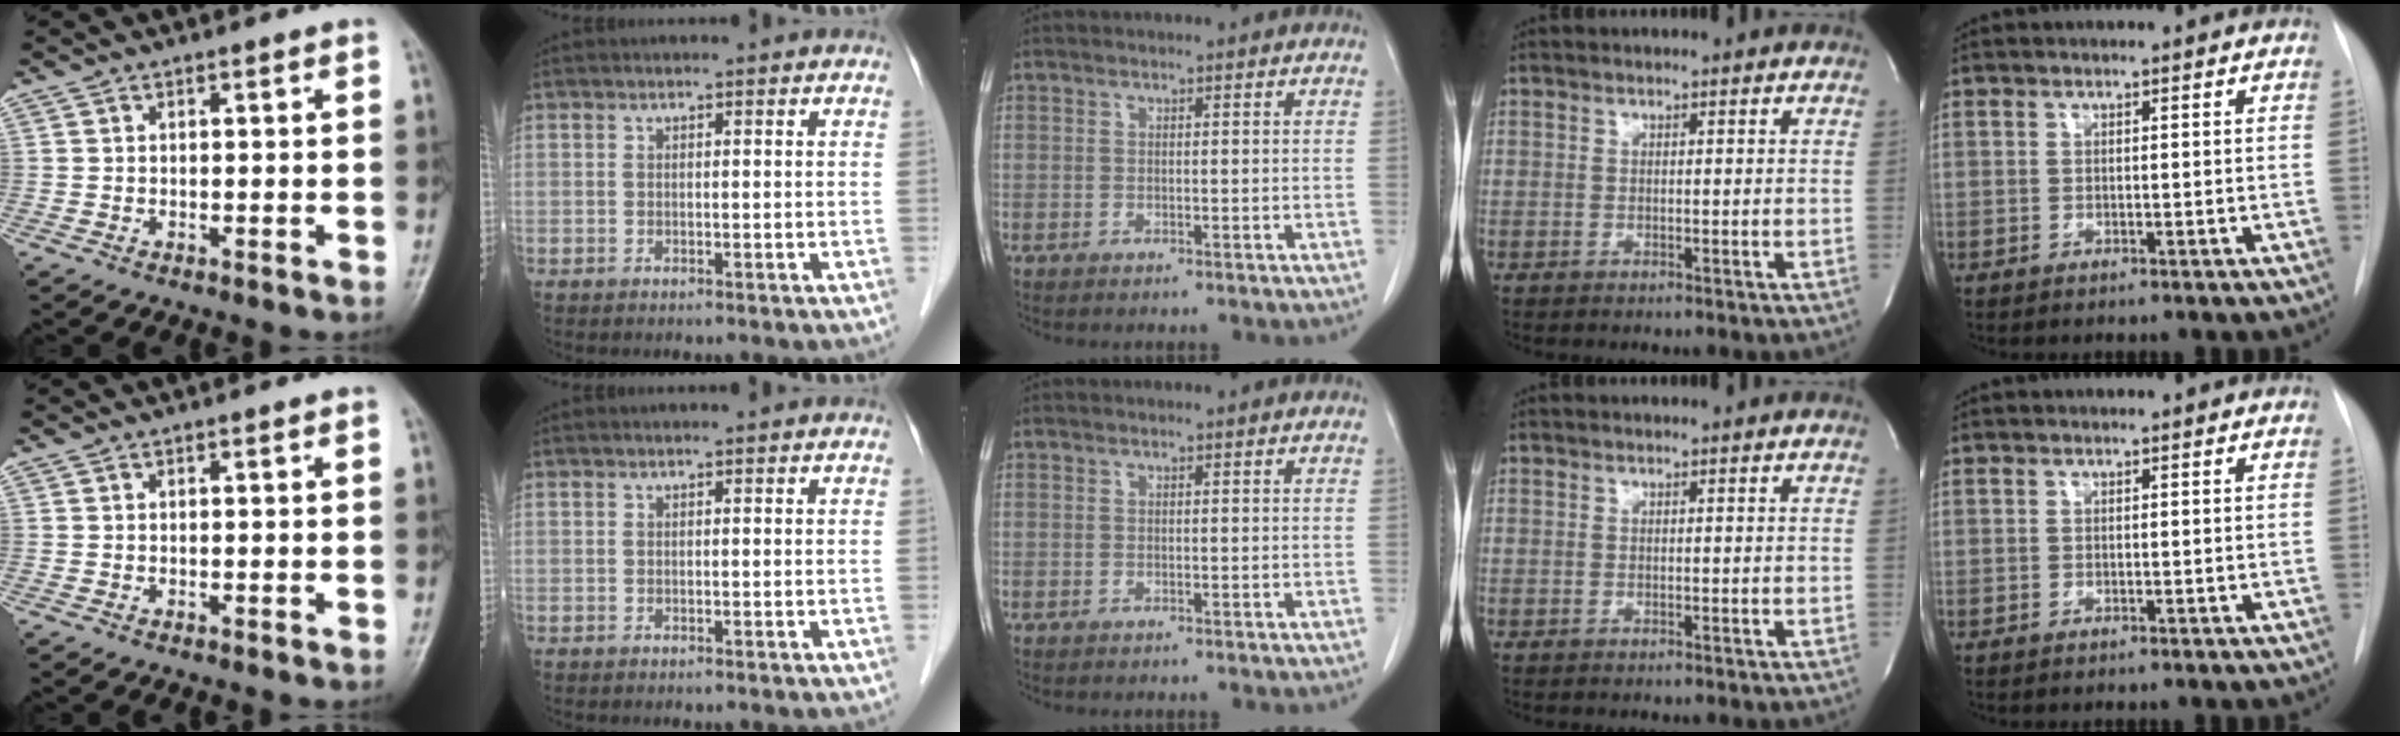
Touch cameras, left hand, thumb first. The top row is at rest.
{}